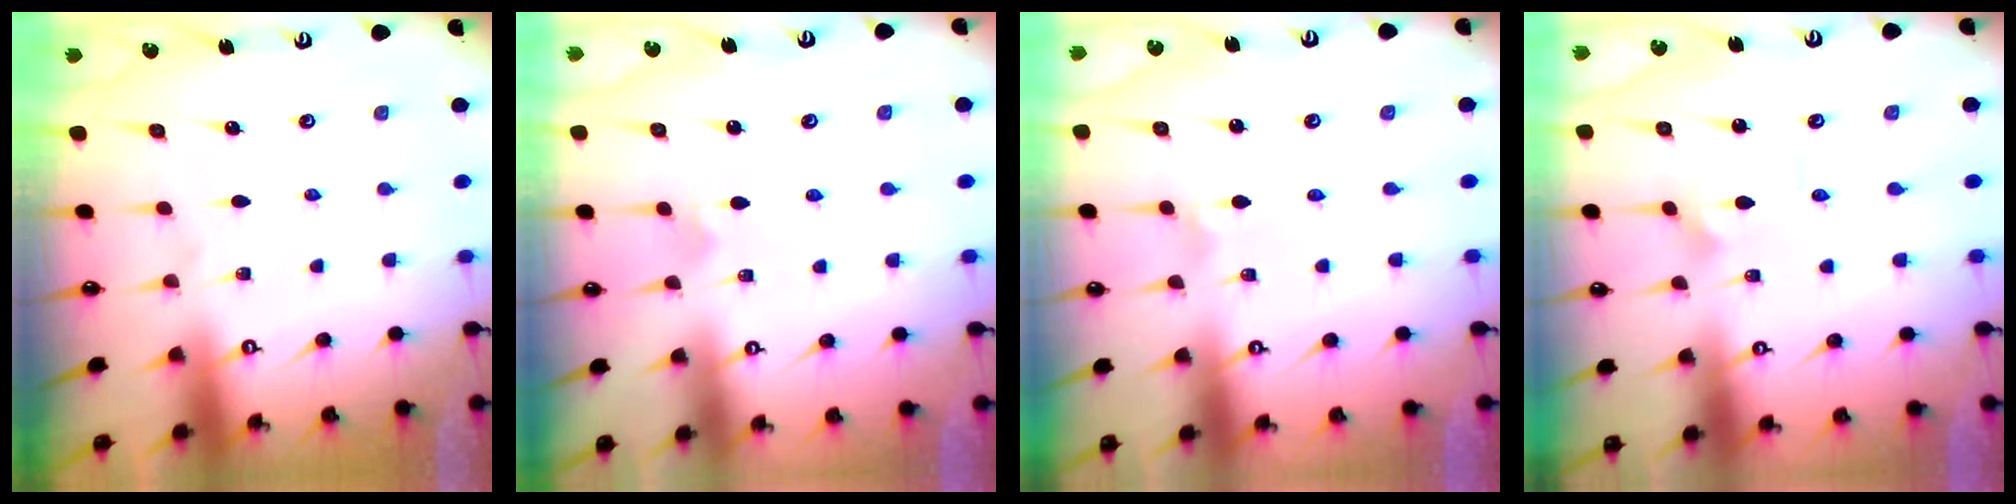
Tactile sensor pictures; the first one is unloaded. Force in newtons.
{"total": 3.0, "press": 3.0, "slide": 0.2}
{"total": 0.7, "press": 0.5, "slide": 0.4}
{"total": 2.2, "press": 2.2, "slide": 0.1}